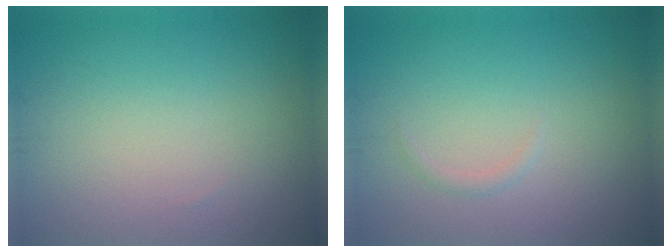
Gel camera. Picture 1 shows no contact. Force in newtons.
{"total": 0.6, "press": 0.6, "slide": 0.0}